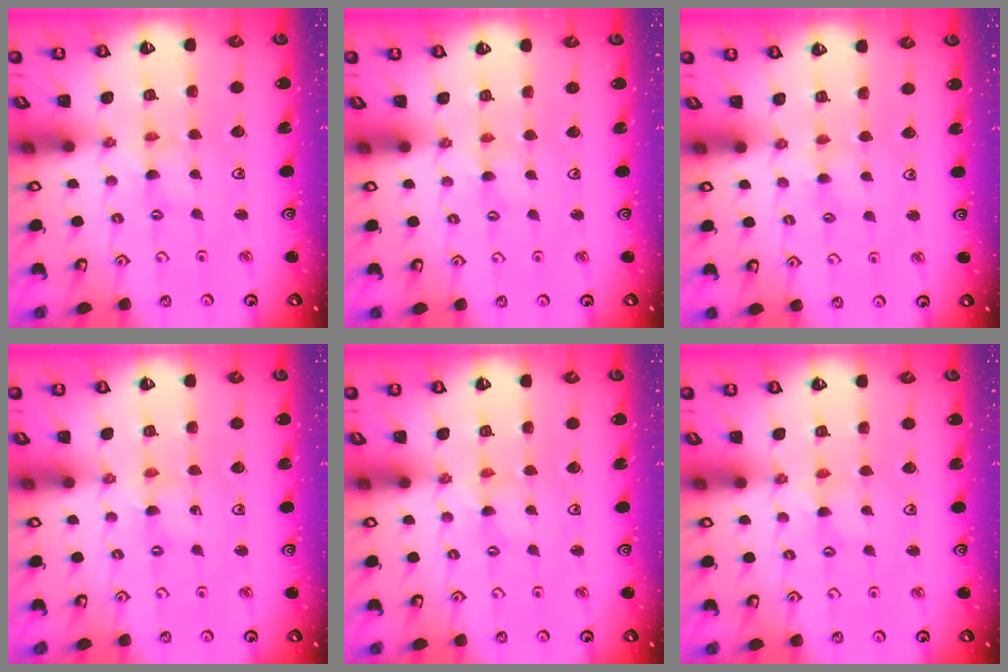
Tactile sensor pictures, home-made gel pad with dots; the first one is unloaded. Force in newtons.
{"total": 1.6, "press": 1.5, "slide": 0.3}
{"total": 2.8, "press": 2.8, "slide": 0.4}
{"total": 0.0}
{"total": 0.0}
{"total": 1.3, "press": 1.2, "slide": 0.4}